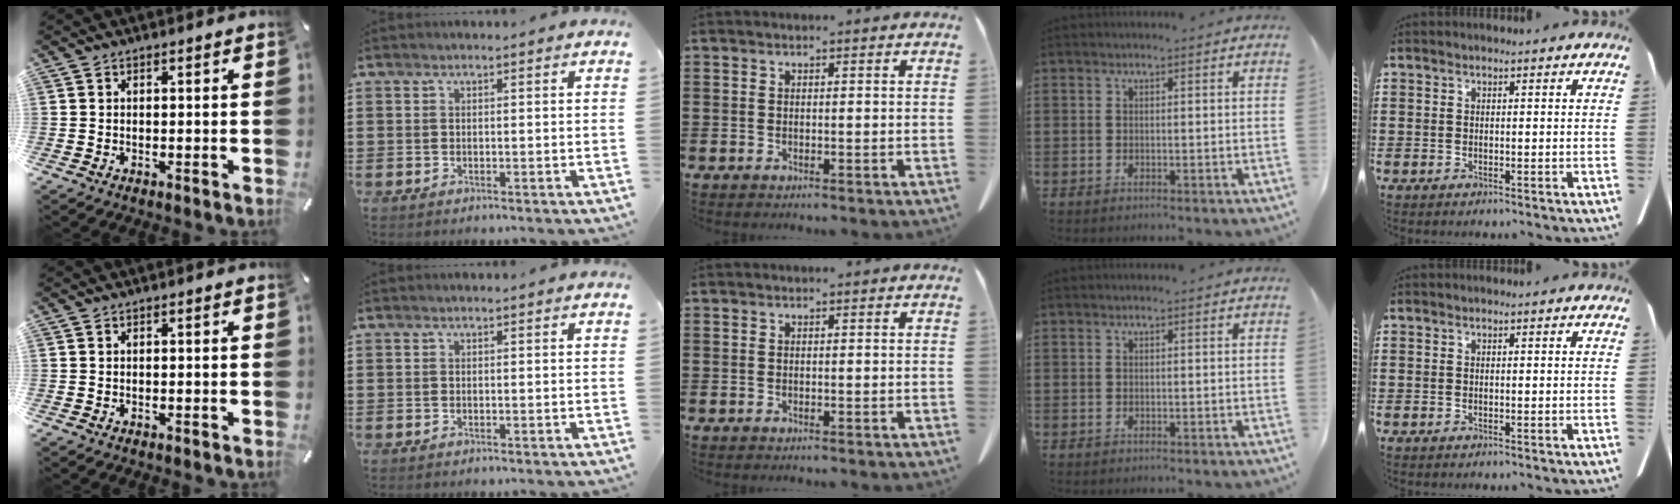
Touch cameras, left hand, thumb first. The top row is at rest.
{}